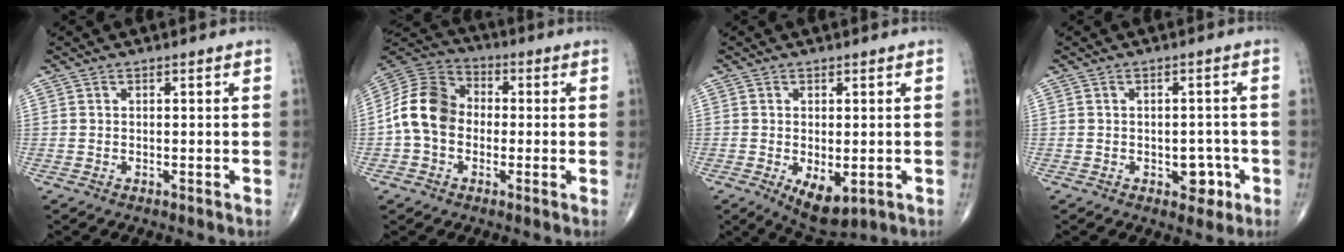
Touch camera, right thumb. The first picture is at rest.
{"total": 11.9, "force": [-1.1, 9.2, 7.4], "torque": [-0.128, 0.035, -0.034]}
{"total": 6.7, "force": [-1.8, 3.3, 5.6], "torque": [-0.085, -0.016, -0.017]}
{"total": 4.2, "force": [-1.6, 2.8, 2.7], "torque": [-0.008, 0.009, -0.018]}